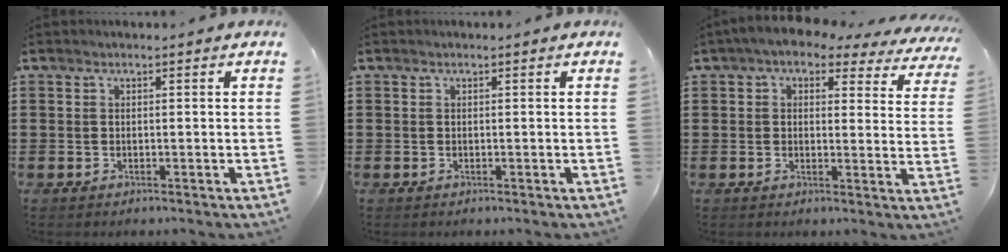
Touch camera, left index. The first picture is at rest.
{"total": 0.0}
{"total": 4.0, "force": [3.1, 1.4, 2.1], "torque": [-0.055, -0.012, 0.052]}